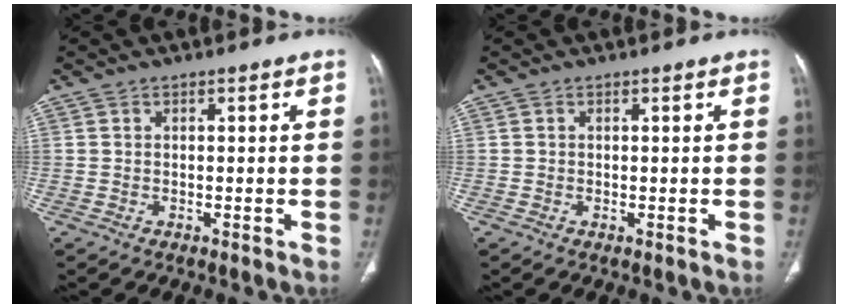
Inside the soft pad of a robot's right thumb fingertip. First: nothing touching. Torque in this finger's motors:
{"motor_torque": [2.59, 0.86, 0.24, -0.13, -0.04]}